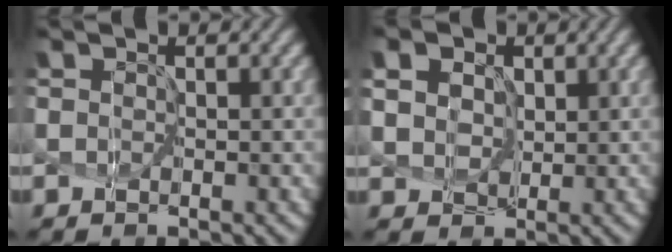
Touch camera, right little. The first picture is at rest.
{"total": 9.2, "force": [4.1, 6.6, 4.8], "torque": [-0.104, 0.031, 0.060]}